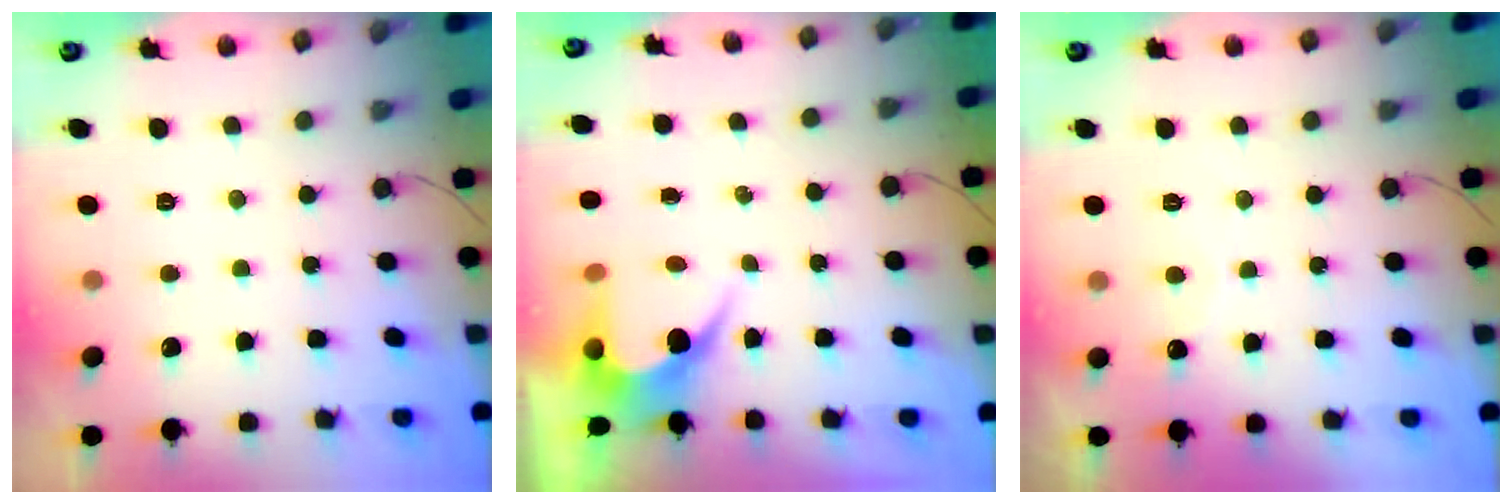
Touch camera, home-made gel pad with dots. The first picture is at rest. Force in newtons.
{"total": 5.1, "press": 5.0, "slide": 0.2}
{"total": 3.8, "press": 3.8, "slide": 0.4}